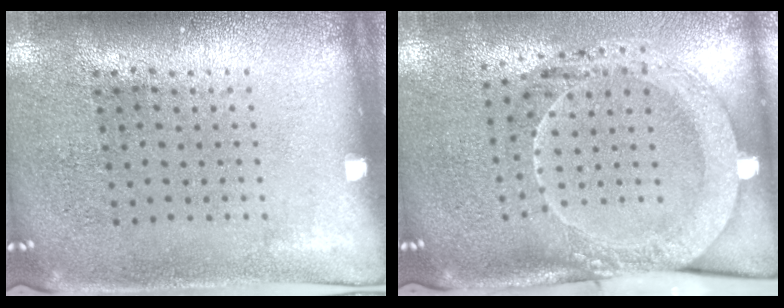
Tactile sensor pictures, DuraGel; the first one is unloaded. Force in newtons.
{"total": 2.0, "press": 2.0, "slide": 0.3}